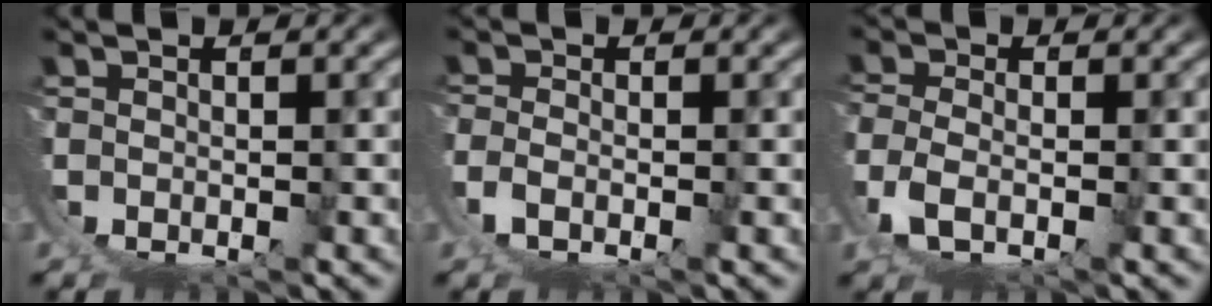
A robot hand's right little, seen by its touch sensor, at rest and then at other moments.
{"total": 2.1, "force": [0.3, 1.1, 1.8], "torque": [-0.057, -0.014, 0.012]}
{"total": 3.8, "force": [1.1, 2.2, 3.0], "torque": [-0.094, -0.023, 0.030]}